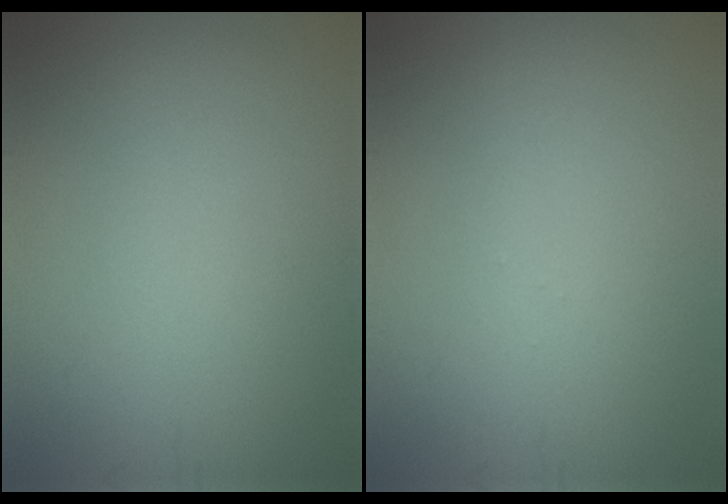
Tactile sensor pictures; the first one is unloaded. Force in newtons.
{"total": 0.0}